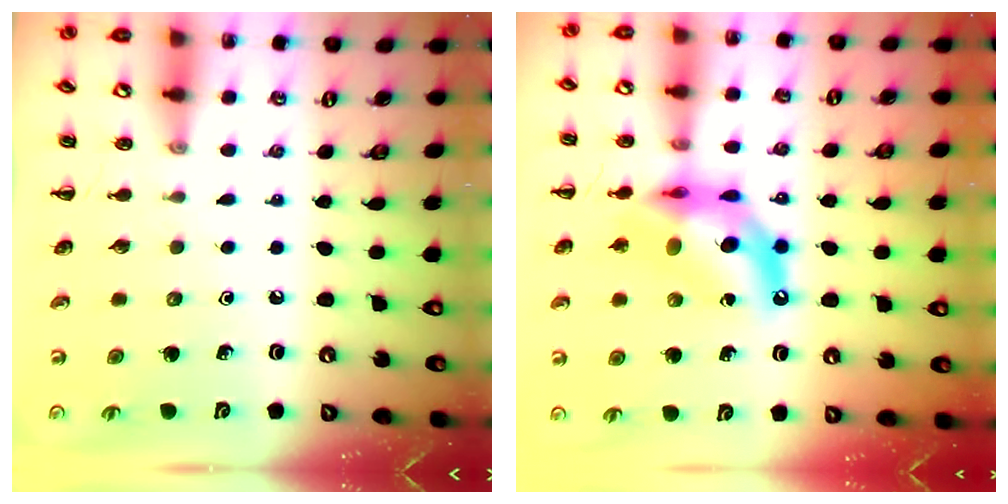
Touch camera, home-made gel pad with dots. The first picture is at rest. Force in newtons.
{"total": 14.6, "press": 14.1, "slide": 3.8}